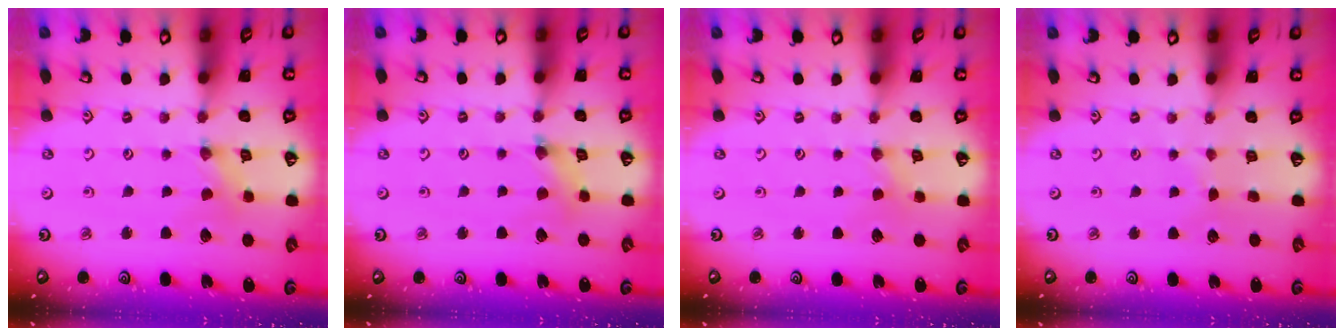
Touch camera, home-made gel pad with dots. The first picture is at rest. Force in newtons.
{"total": 2.7, "press": 2.7, "slide": 0.4}
{"total": 0.0}
{"total": 1.6, "press": 1.6, "slide": 0.2}